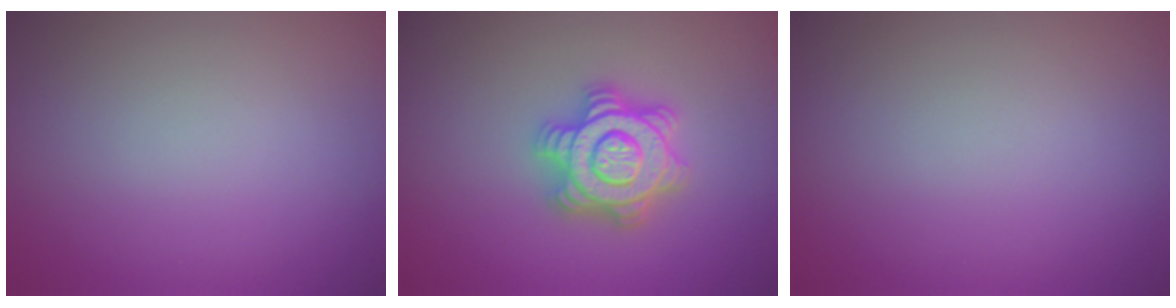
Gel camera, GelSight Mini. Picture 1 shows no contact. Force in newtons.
{"total": 4.7, "press": 4.7, "slide": 0.6}
{"total": 0.0}